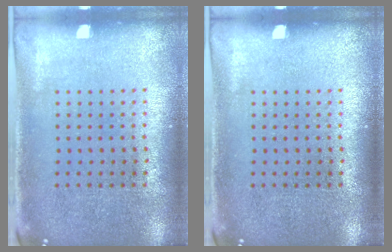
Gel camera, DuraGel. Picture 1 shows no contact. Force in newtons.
{"total": 0.0}